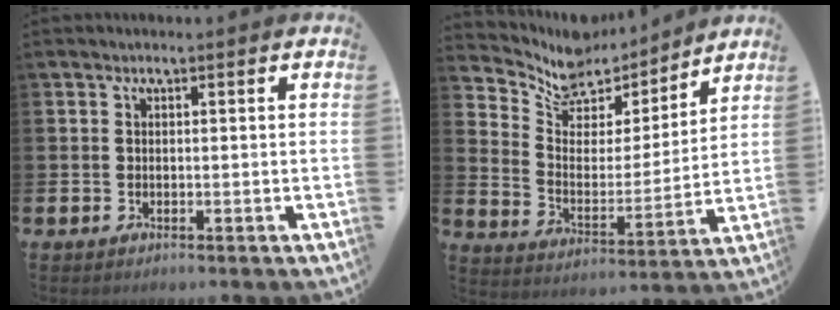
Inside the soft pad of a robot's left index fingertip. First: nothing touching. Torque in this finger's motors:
{"motor_torque": [-0.13, -0.49, 0.01, 0.02]}